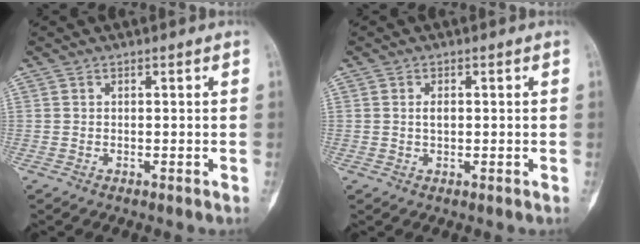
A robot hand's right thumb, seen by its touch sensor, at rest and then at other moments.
{"total": 1.3, "force": [0.2, 0.6, 1.1], "torque": [-0.022, 0.000, 0.003]}